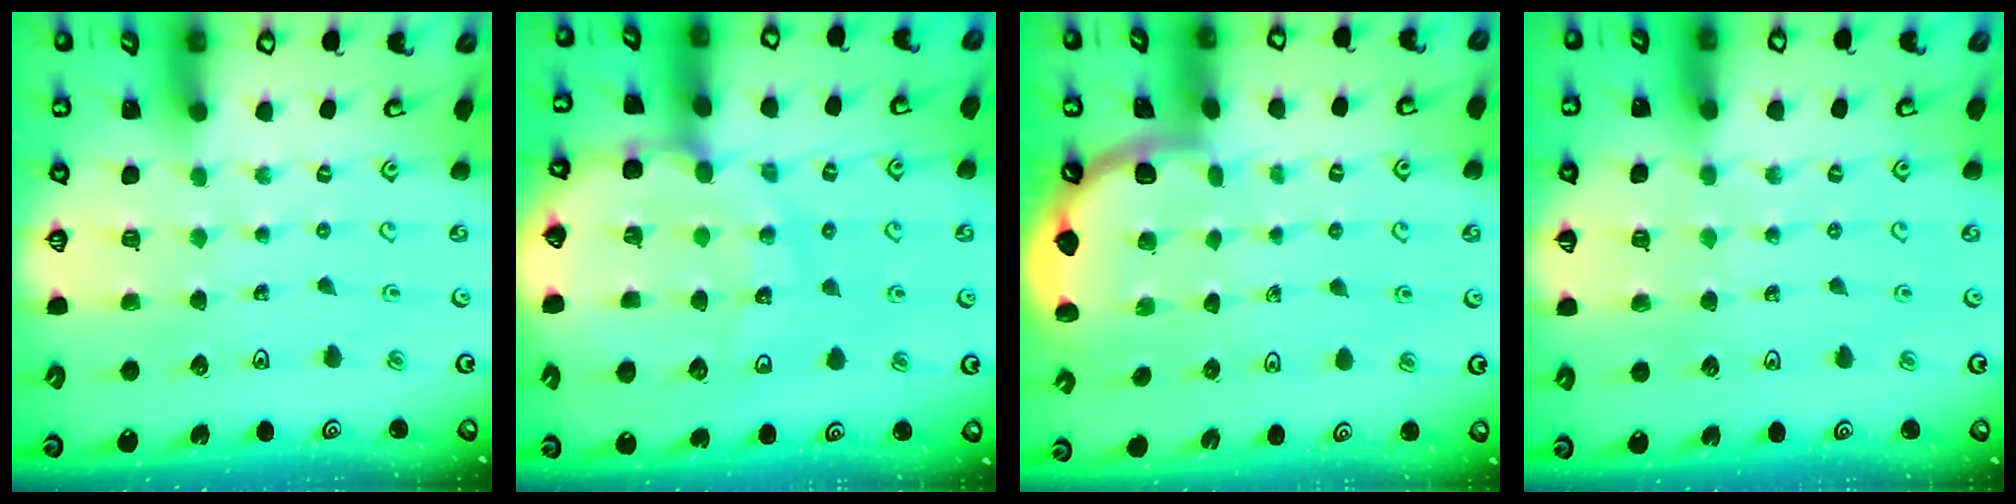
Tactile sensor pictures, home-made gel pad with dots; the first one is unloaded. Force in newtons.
{"total": 16.3, "press": 16.2, "slide": 2.0}
{"total": 1.8, "press": 1.8, "slide": 0.1}
{"total": 5.5, "press": 5.3, "slide": 1.4}